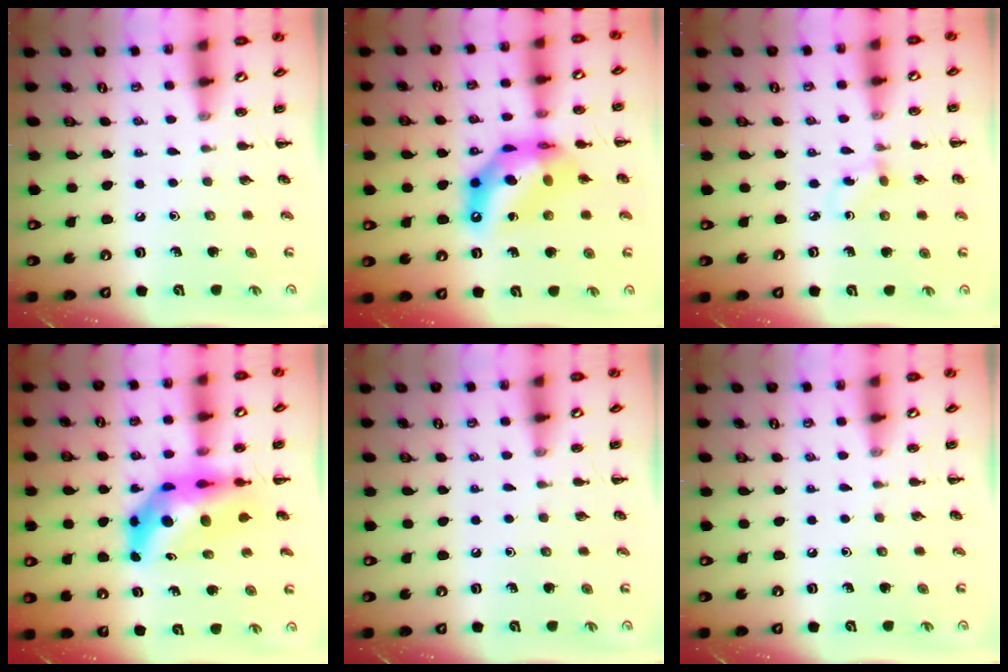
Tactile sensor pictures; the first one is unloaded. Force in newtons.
{"total": 14.3, "press": 13.8, "slide": 3.8}
{"total": 2.3, "press": 2.0, "slide": 1.1}
{"total": 9.7, "press": 9.3, "slide": 2.8}
{"total": 0.7, "press": 0.6, "slide": 0.4}
{"total": 0.0}